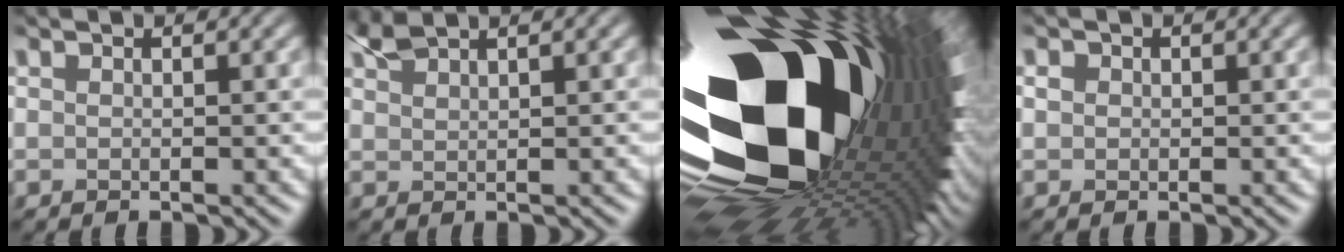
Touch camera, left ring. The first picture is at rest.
{"total": 1.9, "force": [1.6, 0.2, 0.9], "torque": [-0.021, 0.008, 0.030]}
{"total": 22.2, "force": [0.2, 13.5, 17.7], "torque": [-0.281, -0.049, -0.017]}
{"total": 0.7, "force": [-0.3, 0.6, 0.1], "torque": [0.000, -0.002, -0.008]}